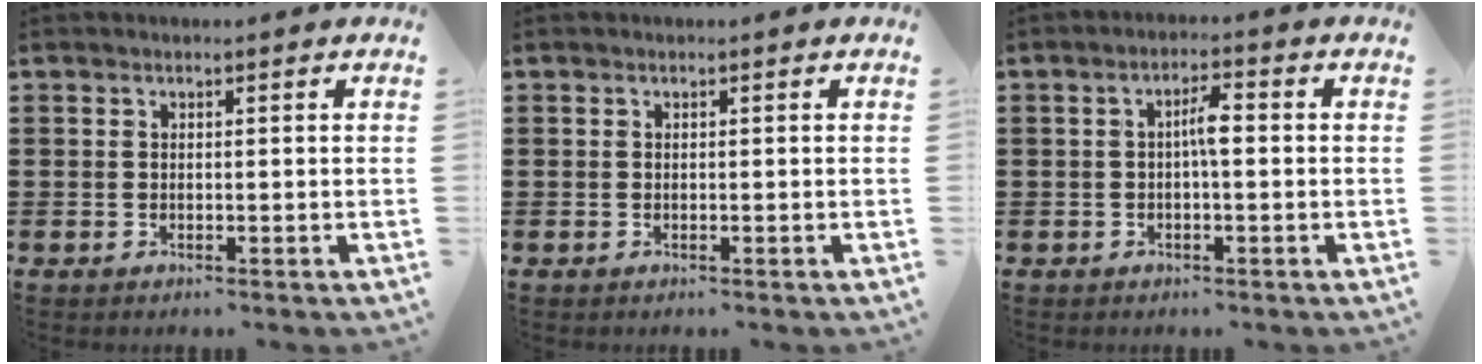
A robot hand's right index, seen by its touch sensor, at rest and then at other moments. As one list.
[{"total": 0.0}, {"total": 3.4, "force": [-0.1, 0.8, 3.3], "torque": [-0.063, 0.005, -0.005]}]